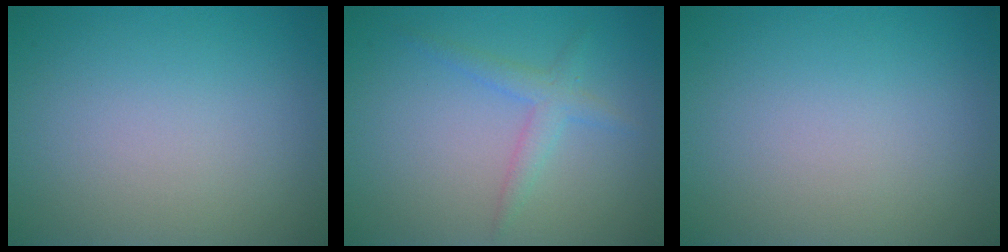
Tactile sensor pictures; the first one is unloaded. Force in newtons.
{"total": 2.0, "press": 2.0, "slide": 0.0}
{"total": 0.0}